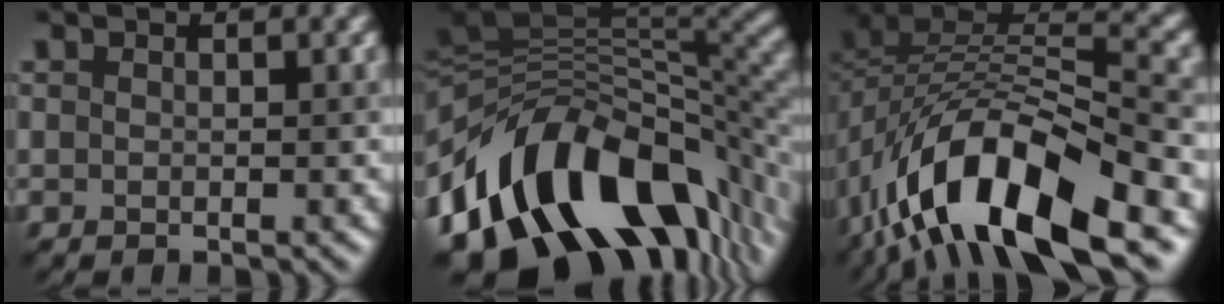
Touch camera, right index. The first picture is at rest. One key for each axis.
{"total": 14.6, "fx": -4.8, "fy": 8.9, "fz": 10.5, "tx": -0.158, "ty": 0.020, "tz": -0.079}
{"total": 13.6, "fx": -7.2, "fy": 5.8, "fz": 10.0, "tx": -0.179, "ty": 0.006, "tz": -0.135}